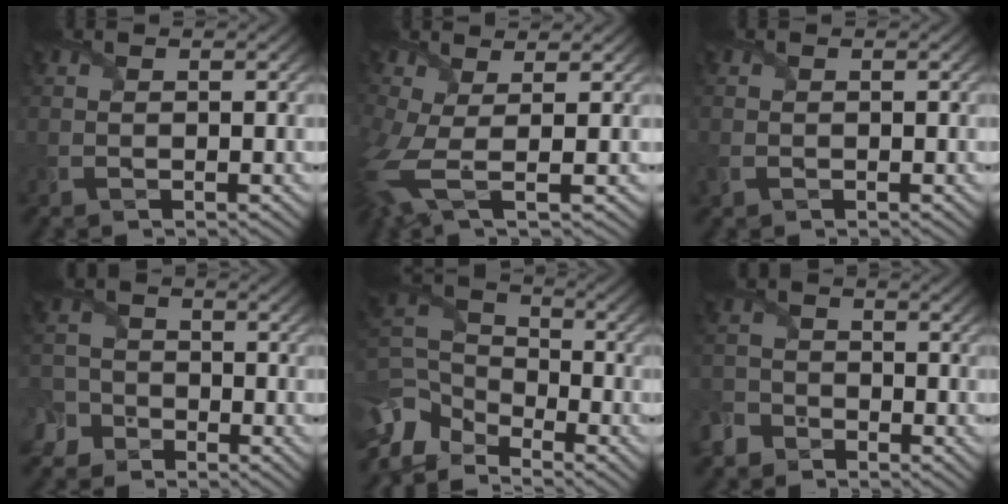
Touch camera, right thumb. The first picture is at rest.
{"total": 6.1, "force": [-0.5, 2.5, 5.5], "torque": [-0.150, -0.015, -0.013]}
{"total": 1.2, "force": [-0.4, 1.0, 0.5], "torque": [-0.018, -0.006, -0.010]}
{"total": 5.8, "force": [-3.7, 4.2, 1.2], "torque": [-0.018, -0.012, -0.087]}
{"total": 9.7, "force": [-6.6, 5.1, 4.9], "torque": [-0.134, -0.013, -0.143]}
{"total": 3.7, "force": [-3.1, 2.0, 0.4], "torque": [-0.011, 0.001, -0.076]}